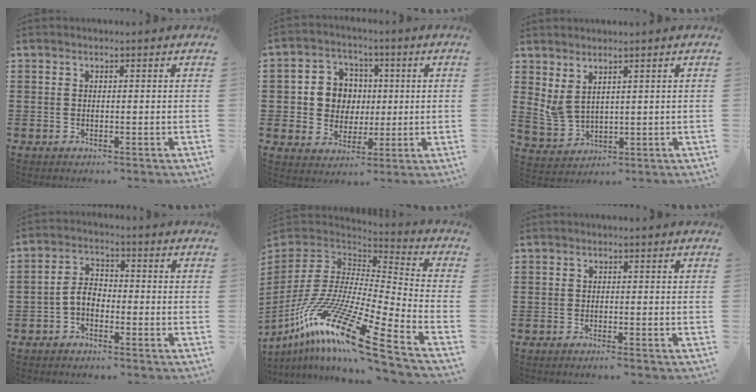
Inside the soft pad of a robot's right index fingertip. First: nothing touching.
{"total": 6.8, "force": [0.4, 6.5, 2.0], "torque": [-0.067, 0.021, 0.008]}
{"total": 3.3, "force": [2.2, 1.5, 2.0], "torque": [-0.061, -0.005, 0.039]}
{"total": 3.9, "force": [-1.8, 2.3, 2.6], "torque": [-0.063, 0.005, -0.040]}
{"total": 17.6, "force": [-11.6, 2.2, 13.0], "torque": [-0.275, 0.000, -0.220]}
{"total": 0.9, "force": [-0.8, -0.3, 0.2], "torque": [-0.006, -0.004, -0.015]}